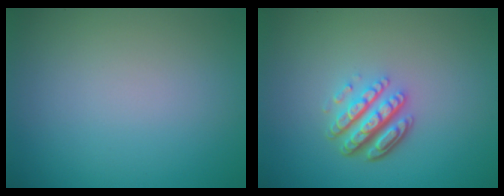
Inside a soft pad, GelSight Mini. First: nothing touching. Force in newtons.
{"total": 4.9, "press": 3.4, "slide": 3.4}